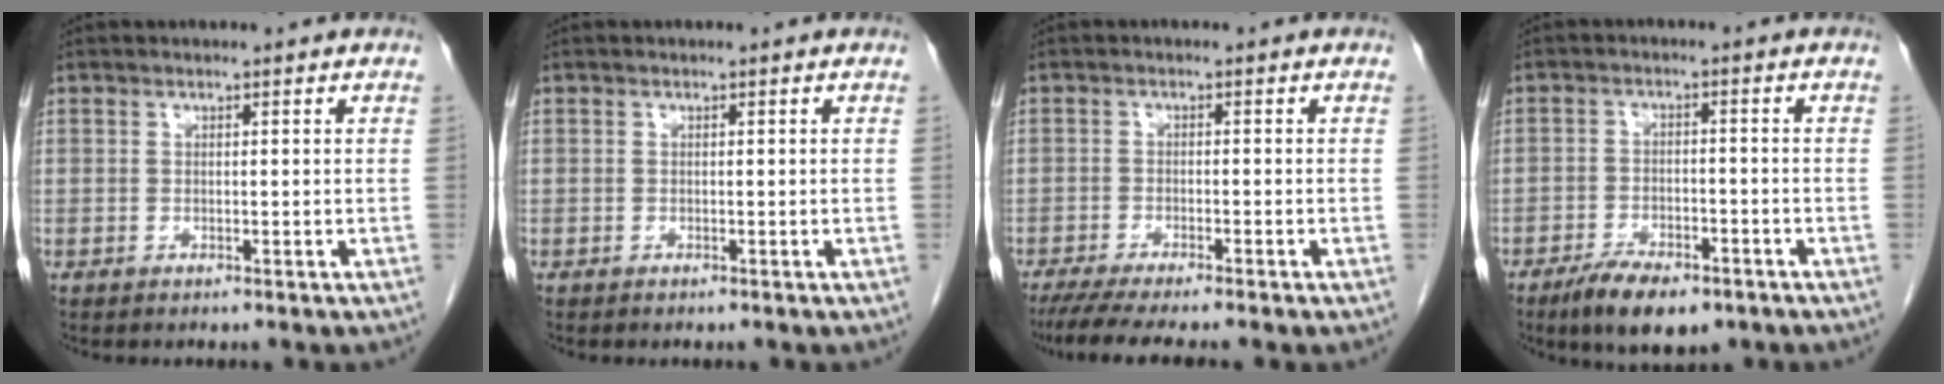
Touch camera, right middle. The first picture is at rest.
{"total": 0.0}
{"total": 7.8, "force": [-6.4, 0.0, 4.3], "torque": [-0.059, -0.017, -0.102]}
{"total": 7.8, "force": [-5.4, 2.8, 4.8], "torque": [-0.079, -0.007, -0.087]}